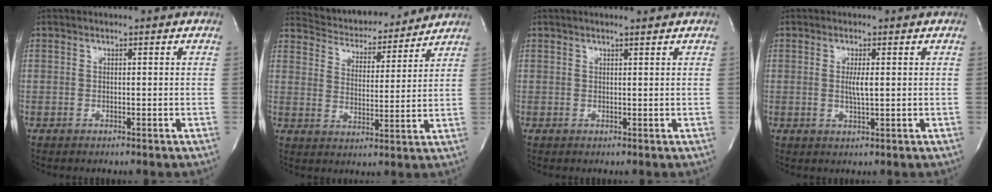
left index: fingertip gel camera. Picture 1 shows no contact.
{"total": 13.8, "force": [13.1, 3.0, 2.9], "torque": [-0.042, 0.004, 0.196]}
{"total": 1.8, "force": [1.5, 0.0, 1.1], "torque": [-0.018, 0.008, 0.023]}
{"total": 2.5, "force": [0.2, 0.2, 2.5], "torque": [-0.051, -0.005, 0.003]}